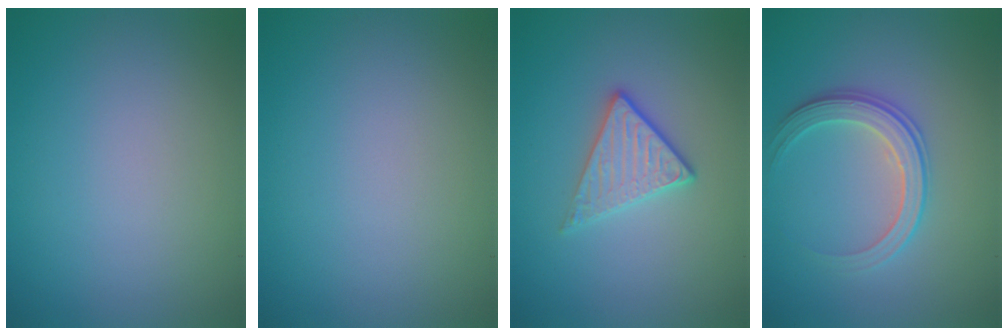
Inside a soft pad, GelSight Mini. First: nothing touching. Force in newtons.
{"total": 0.0}
{"total": 2.9, "press": 2.6, "slide": 1.2}
{"total": 2.9, "press": 2.8, "slide": 0.6}